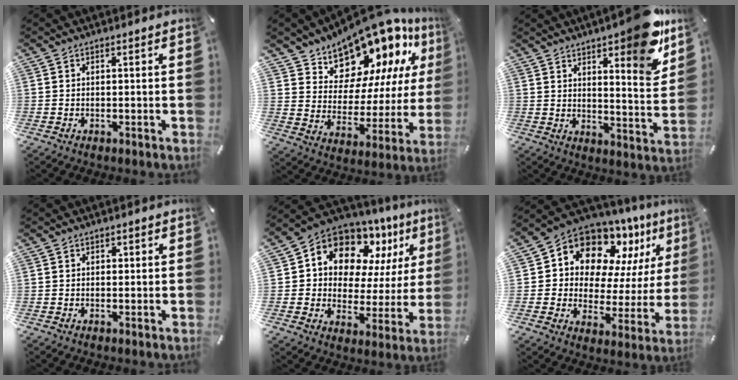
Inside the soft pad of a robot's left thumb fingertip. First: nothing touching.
{"total": 14.8, "force": [13.4, 5.9, 2.3], "torque": [-0.052, -0.143, 0.234]}
{"total": 11.7, "force": [9.0, 2.9, 6.9], "torque": [-0.077, -0.076, 0.151]}
{"total": 0.7, "force": [0.2, 0.7, 0.2], "torque": [-0.004, 0.004, 0.002]}
{"total": 11.5, "force": [8.4, 7.3, 3.1], "torque": [-0.070, -0.080, 0.155]}
{"total": 13.0, "force": [10.1, 7.3, 3.9], "torque": [-0.073, -0.097, 0.182]}